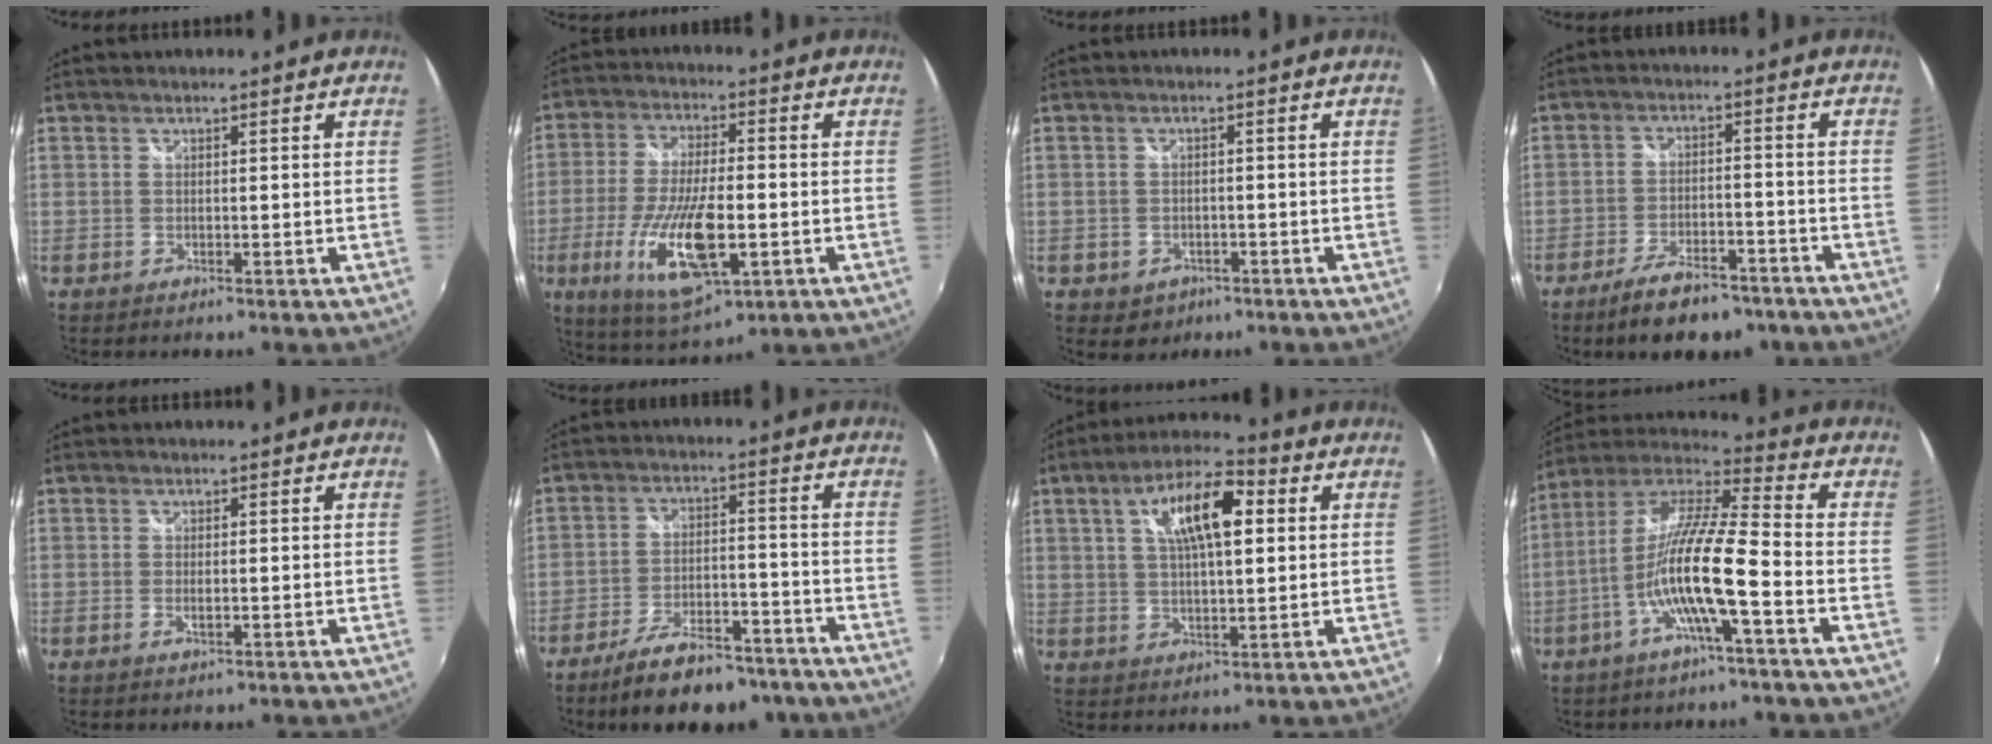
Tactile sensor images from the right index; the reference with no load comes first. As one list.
[{"total": 16.4, "force": [-4.7, 5.6, 14.6], "torque": [-0.296, -0.027, -0.082]}, {"total": 4.0, "force": [-1.8, 3.3, 1.1], "torque": [-0.033, 0.002, -0.019]}, {"total": 11.2, "force": [-8.5, 4.2, 6.0], "torque": [-0.126, -0.002, -0.131]}, {"total": 1.4, "force": [-0.4, 0.5, 1.2], "torque": [-0.024, -0.002, -0.007]}, {"total": 15.6, "force": [-12.4, 5.6, 7.7], "torque": [-0.145, 0.002, -0.177]}, {"total": 11.9, "force": [3.5, 4.3, 10.6], "torque": [-0.185, 0.023, 0.056]}, {"total": 14.6, "force": [-4.9, 1.1, 13.7], "torque": [-0.253, -0.003, -0.098]}]